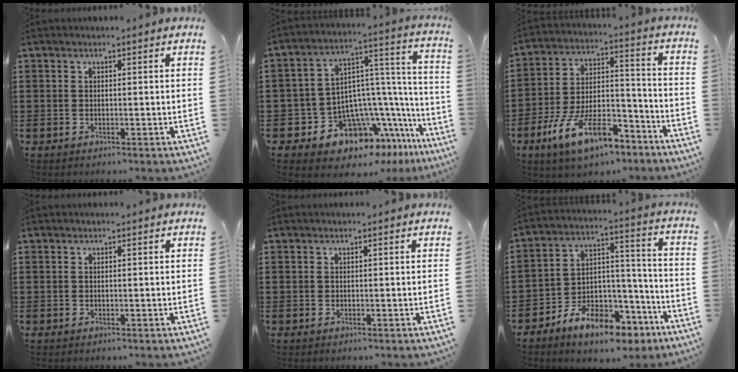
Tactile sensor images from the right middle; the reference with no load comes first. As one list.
[{"total": 9.5, "force": [-6.6, 6.0, 3.4], "torque": [-0.090, -0.016, -0.122]}, {"total": 12.7, "force": [-8.7, 4.3, 8.2], "torque": [-0.158, 0.030, -0.166]}, {"total": 0.0}, {"total": 0.0}, {"total": 9.5, "force": [-7.4, 4.5, 3.9], "torque": [-0.064, 0.038, -0.131]}]